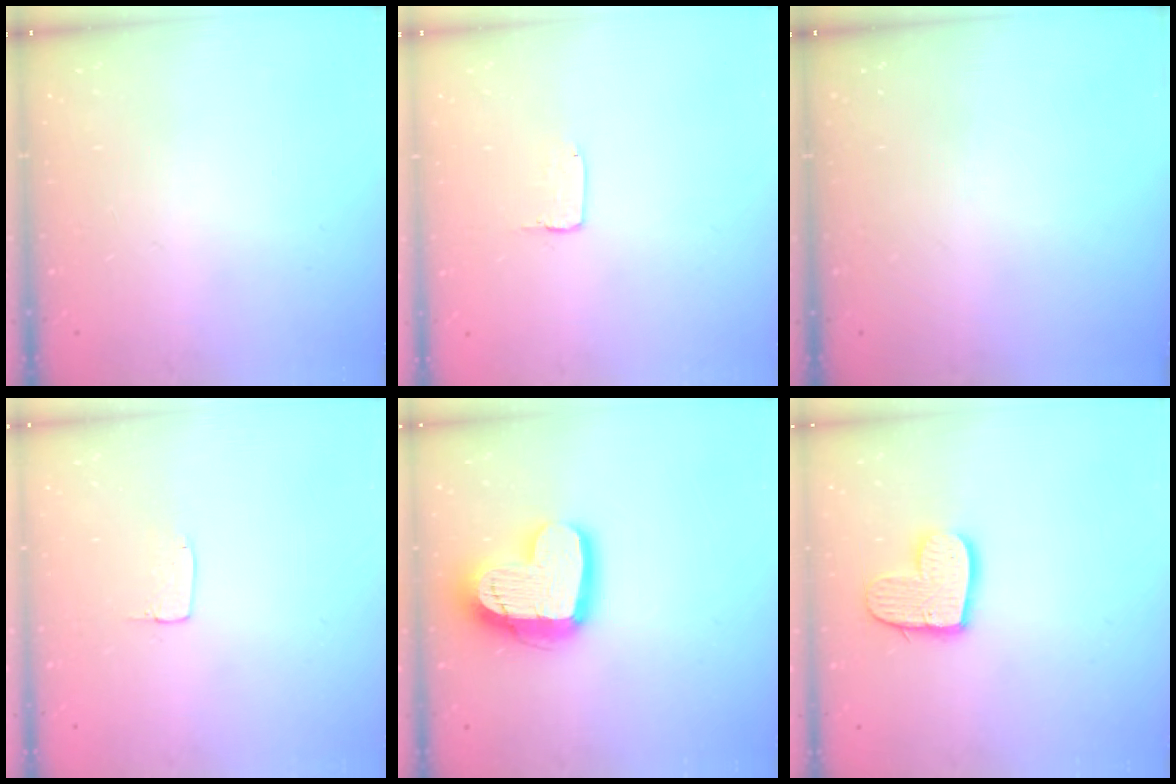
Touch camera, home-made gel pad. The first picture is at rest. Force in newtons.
{"total": 2.0, "press": 2.0, "slide": 0.1}
{"total": 0.0}
{"total": 3.9, "press": 3.9, "slide": 0.1}
{"total": 17.7, "press": 17.6, "slide": 1.6}
{"total": 12.6, "press": 12.5, "slide": 1.0}